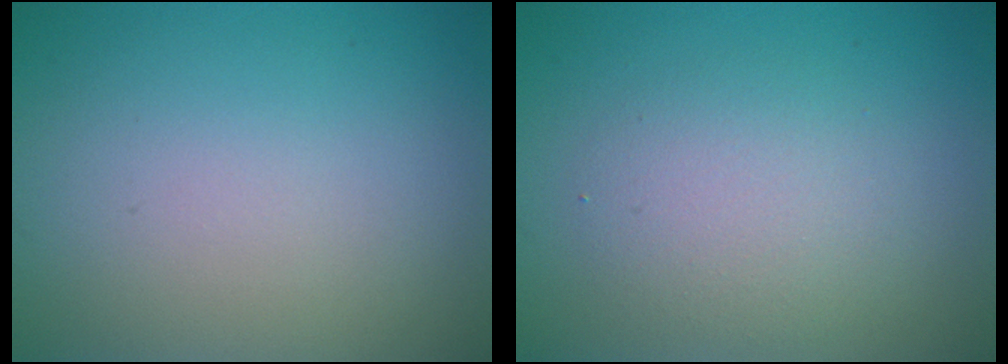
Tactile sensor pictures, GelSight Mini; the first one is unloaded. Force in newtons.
{"total": 3.0, "press": 3.0, "slide": 0.2}